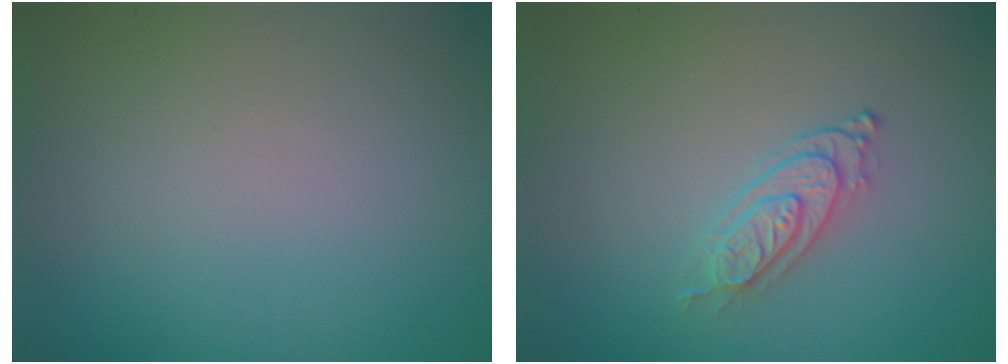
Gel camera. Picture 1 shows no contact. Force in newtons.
{"total": 2.3, "press": 2.0, "slide": 1.1}